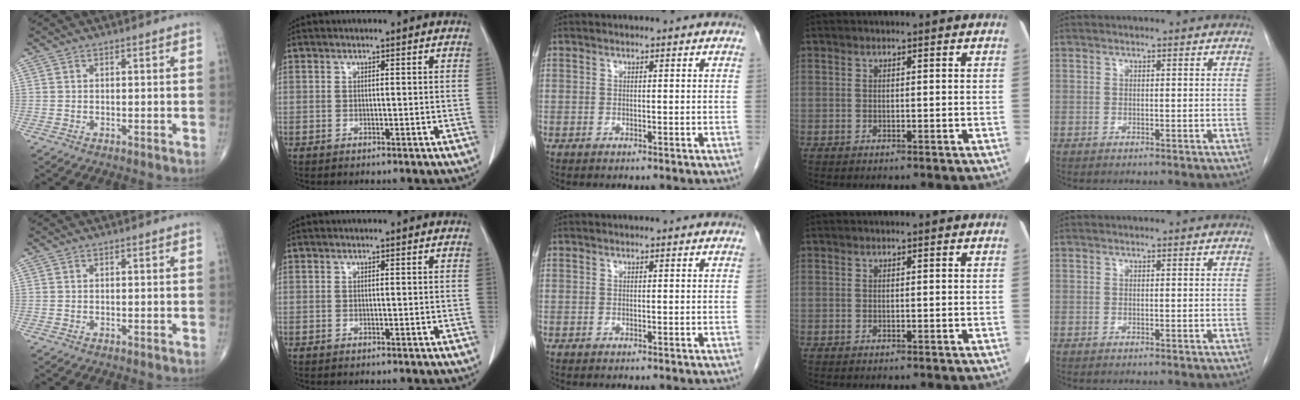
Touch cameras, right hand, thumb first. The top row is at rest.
{}